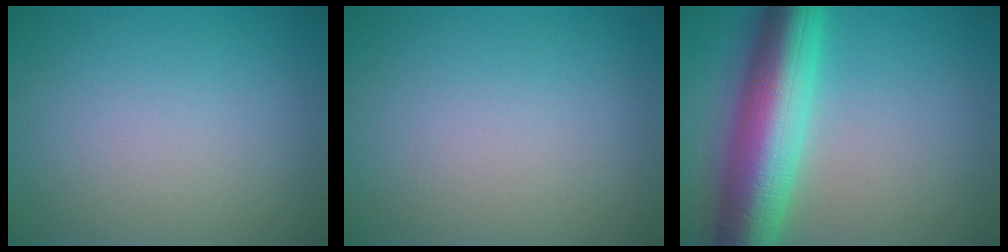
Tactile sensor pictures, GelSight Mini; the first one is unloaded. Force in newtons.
{"total": 0.0}
{"total": 10.9, "press": 10.9, "slide": 0.1}